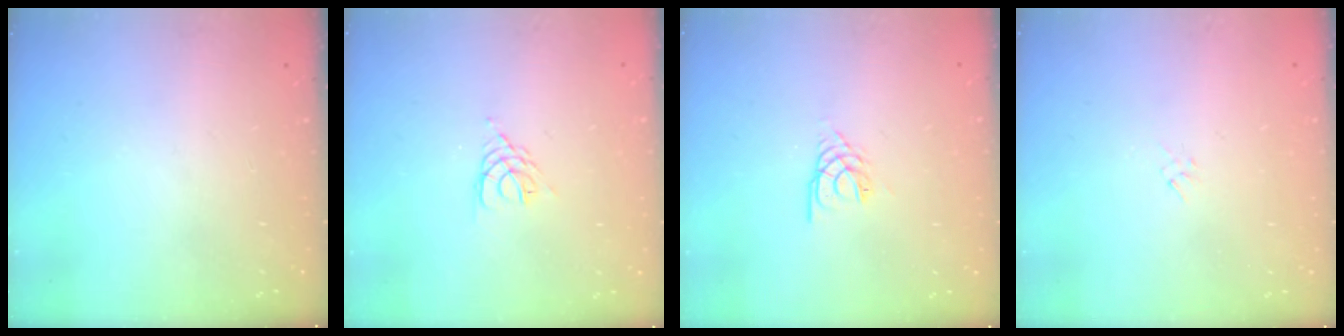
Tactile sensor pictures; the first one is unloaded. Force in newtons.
{"total": 3.2, "press": 3.2, "slide": 0.6}
{"total": 3.0, "press": 3.0, "slide": 0.5}
{"total": 1.8, "press": 1.8, "slide": 0.5}